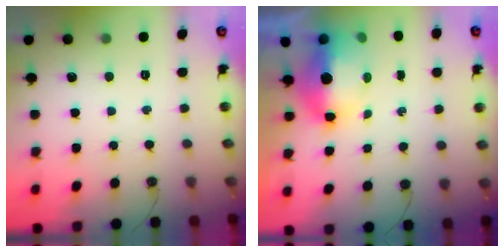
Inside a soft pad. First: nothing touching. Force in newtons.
{"total": 13.4, "press": 10.3, "slide": 8.6}